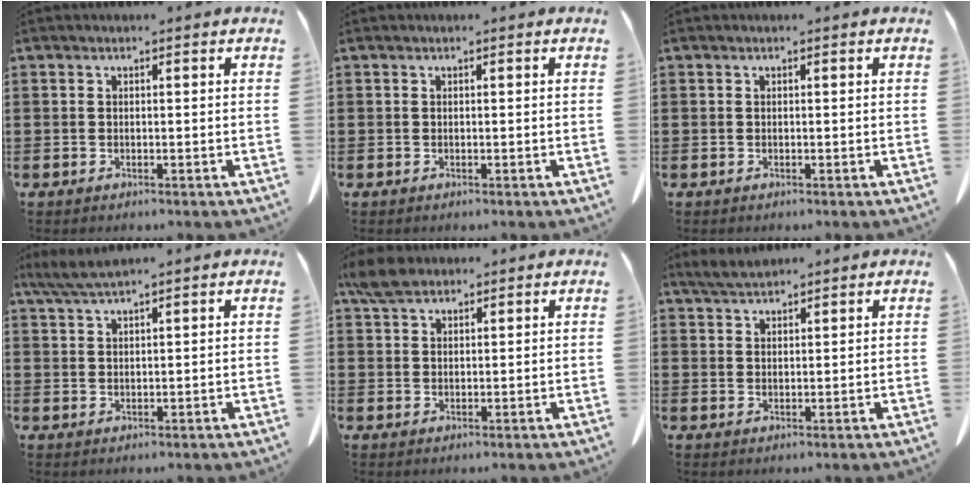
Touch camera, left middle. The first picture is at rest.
{"total": 0.0}
{"total": 0.0}
{"total": 3.3, "force": [2.7, 0.0, 1.9], "torque": [-0.044, -0.003, 0.051]}
{"total": 3.9, "force": [3.2, 1.7, 1.6], "torque": [-0.033, 0.001, 0.060]}
{"total": 2.8, "force": [2.6, 0.4, 1.0], "torque": [-0.027, -0.003, 0.050]}